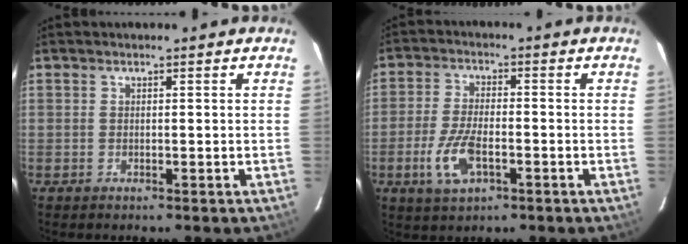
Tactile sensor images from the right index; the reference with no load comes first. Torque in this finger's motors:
{"motor_torque": [0.10, -0.06, 0.16, 0.04]}